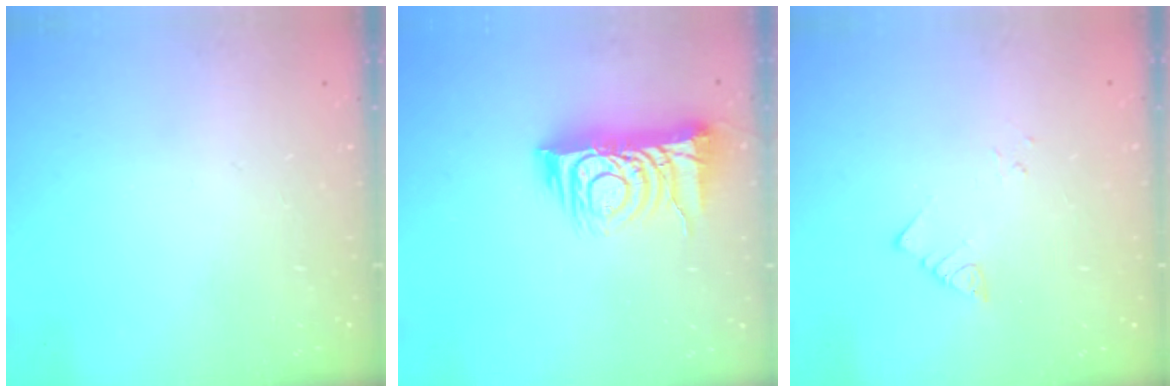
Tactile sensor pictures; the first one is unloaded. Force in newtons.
{"total": 12.2, "press": 12.1, "slide": 1.3}
{"total": 2.8, "press": 2.8, "slide": 0.2}